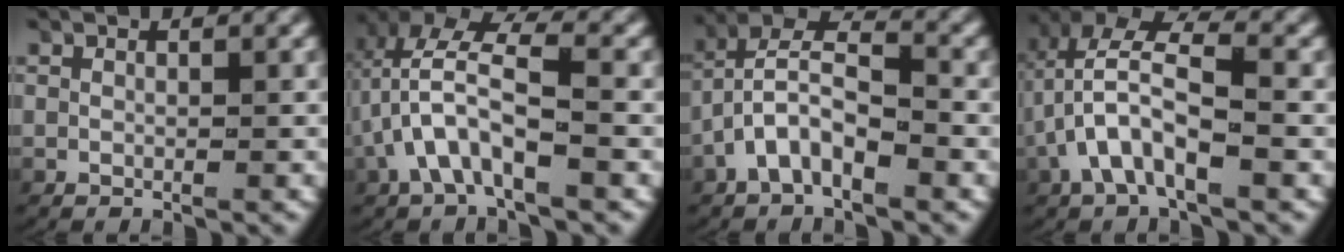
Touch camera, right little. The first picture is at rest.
{"total": 5.2, "force": [0.8, 2.7, 4.4], "torque": [-0.093, 0.002, 0.012]}
{"total": 3.9, "force": [-0.7, 2.7, 2.8], "torque": [-0.058, -0.009, -0.014]}
{"total": 5.9, "force": [0.8, 3.2, 4.8], "torque": [-0.098, 0.001, 0.012]}